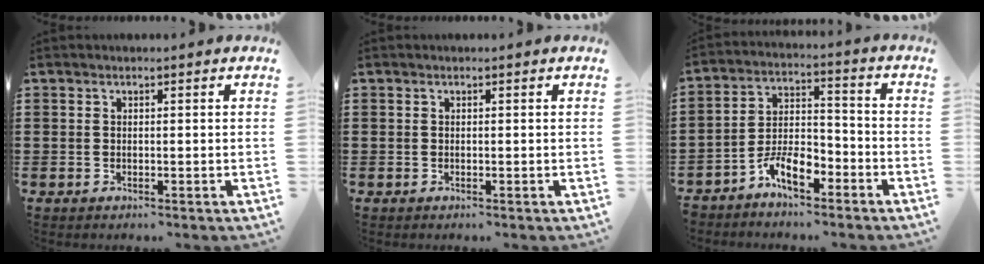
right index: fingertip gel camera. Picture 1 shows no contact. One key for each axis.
{"total": 0.0}
{"total": 6.8, "fx": -4.9, "fy": 2.7, "fz": 3.8, "tx": -0.075, "ty": 0.013, "tz": -0.095}